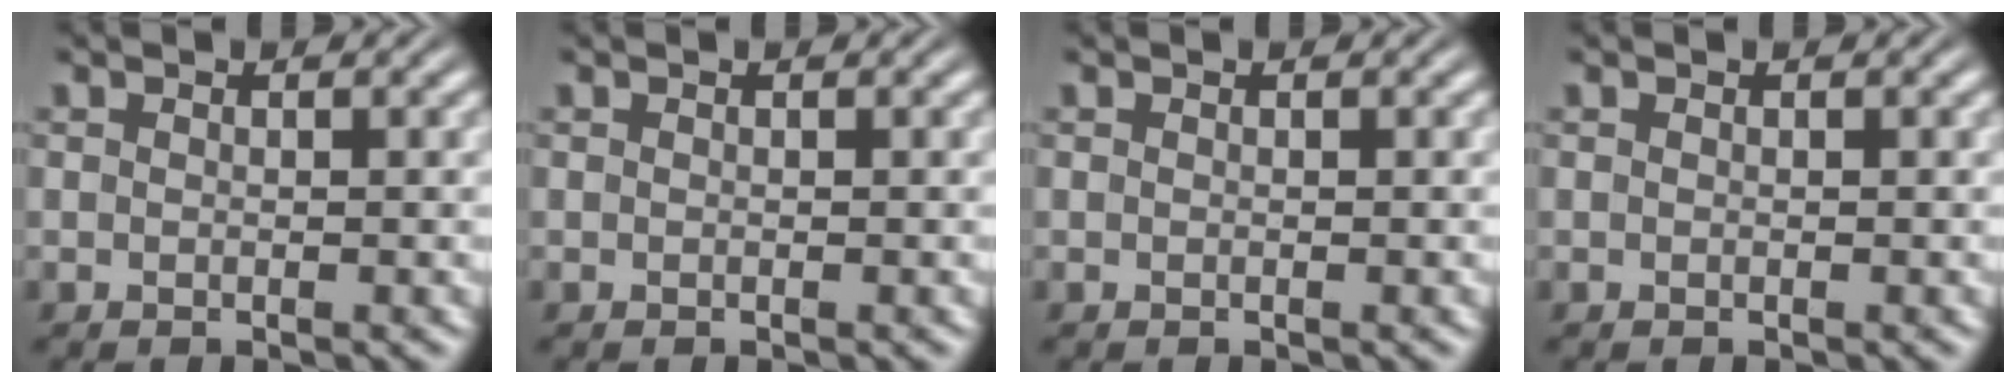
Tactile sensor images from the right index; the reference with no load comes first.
{"total": 0.0}
{"total": 0.0}
{"total": 0.0}